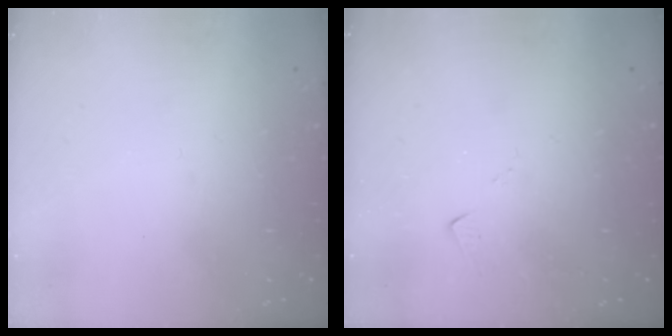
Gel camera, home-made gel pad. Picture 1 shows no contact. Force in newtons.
{"total": 3.3, "press": 3.3, "slide": 0.4}